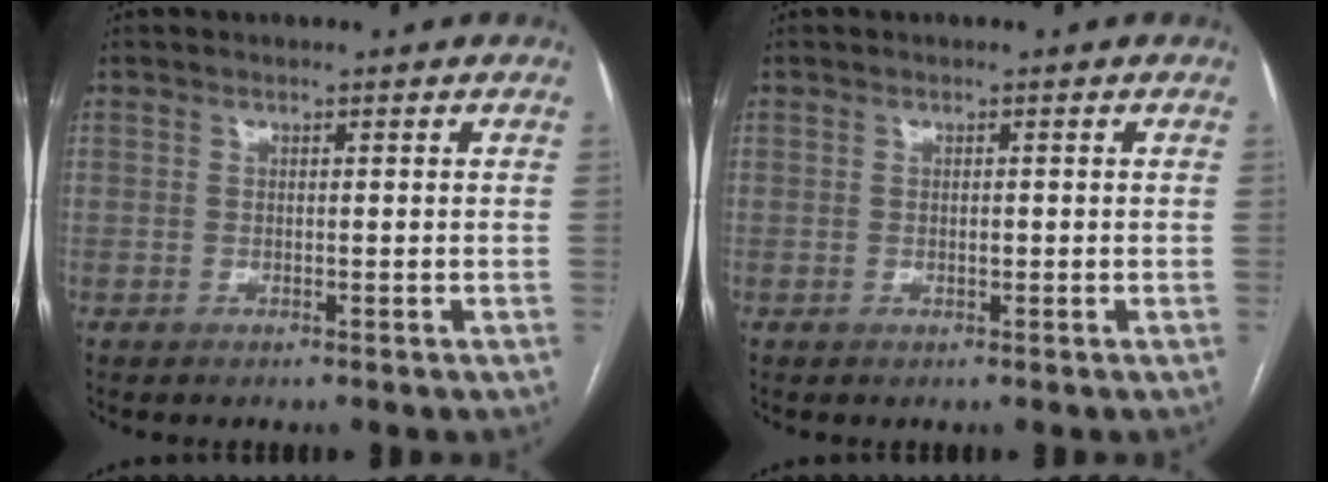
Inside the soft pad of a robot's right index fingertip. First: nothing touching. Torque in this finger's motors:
{"motor_torque": [0.31, 0.04, 0.02, 0.01]}